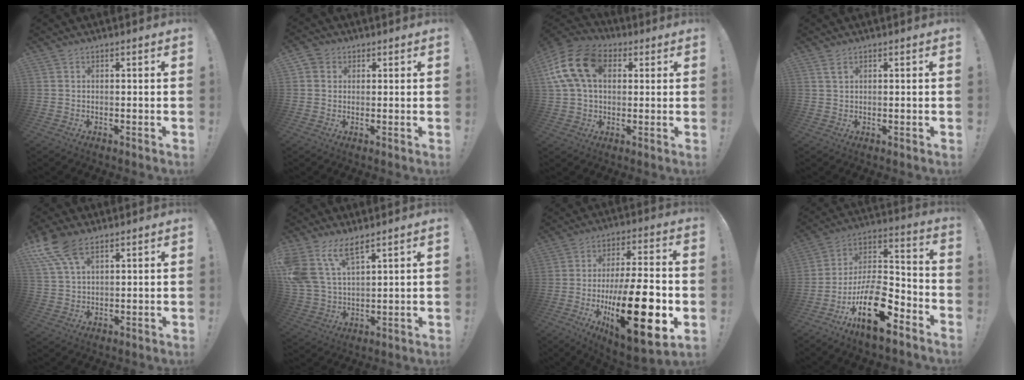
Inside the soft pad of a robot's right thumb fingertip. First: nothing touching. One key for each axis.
{"total": 3.2, "fx": 1.2, "fy": 2.8, "fz": 0.8, "tx": -0.016, "ty": 0.001, "tz": 0.023}
{"total": 17.4, "fx": 4.9, "fy": 12.0, "fz": 11.6, "tx": -0.224, "ty": 0.001, "tz": 0.093}
{"total": 2.0, "fx": 1.1, "fy": 0.7, "fz": 1.4, "tx": -0.029, "ty": 0.001, "tz": 0.020}
{"total": 10.8, "fx": 6.6, "fy": 5.1, "fz": 6.8, "tx": -0.135, "ty": -0.023, "tz": 0.127}
{"total": 11.3, "fx": 7.8, "fy": 5.0, "fz": 6.4, "tx": -0.155, "ty": -0.033, "tz": 0.150}
{"total": 24.9, "fx": -5.8, "fy": 7.9, "fz": 22.9, "tx": -0.380, "ty": 0.019, "tz": -0.084}
{"total": 19.7, "fx": -10.3, "fy": 8.0, "fz": 14.8, "tx": -0.262, "ty": 0.058, "tz": -0.170}